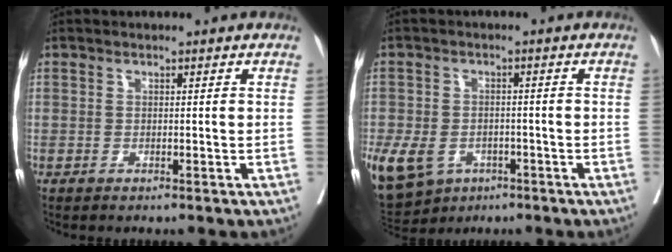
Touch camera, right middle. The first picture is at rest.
{"total": 17.8, "force": [-8.1, 13.8, 7.9], "torque": [-0.254, -0.011, -0.118]}